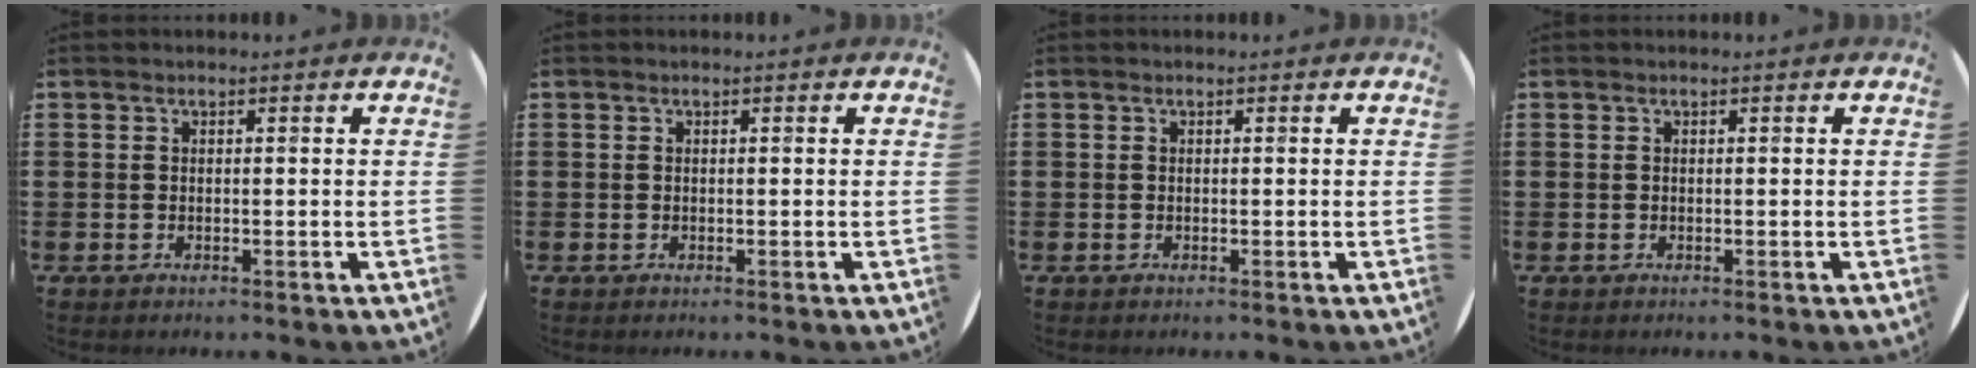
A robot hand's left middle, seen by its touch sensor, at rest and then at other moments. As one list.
[{"total": 0.0}, {"total": 0.0}, {"total": 0.0}]